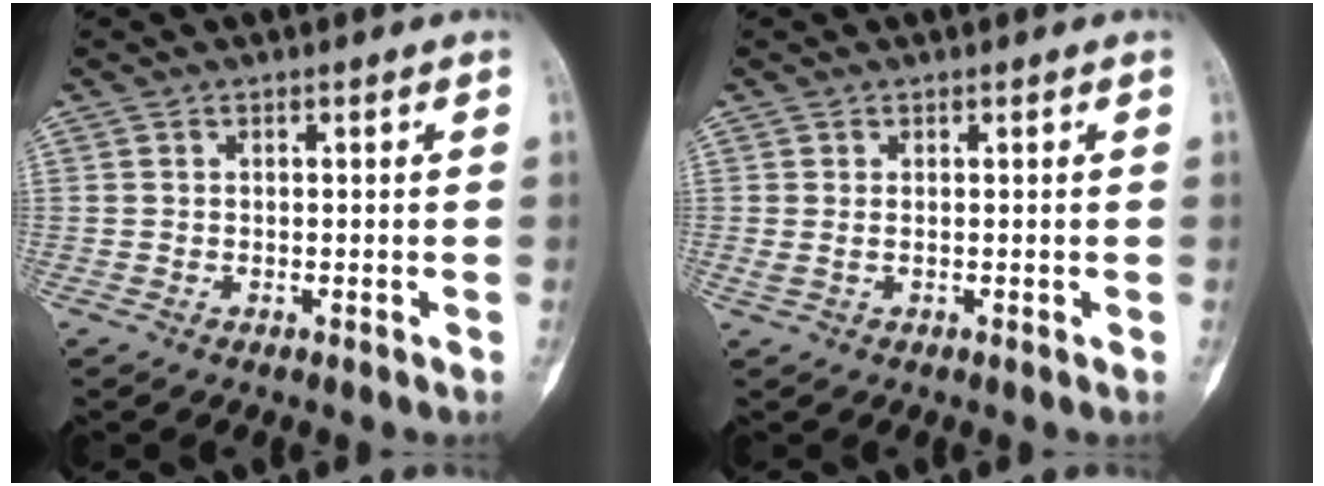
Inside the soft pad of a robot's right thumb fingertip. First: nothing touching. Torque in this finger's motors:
{"motor_torque": [-0.05, 0.35, 0.41, 0.03, 0.04]}